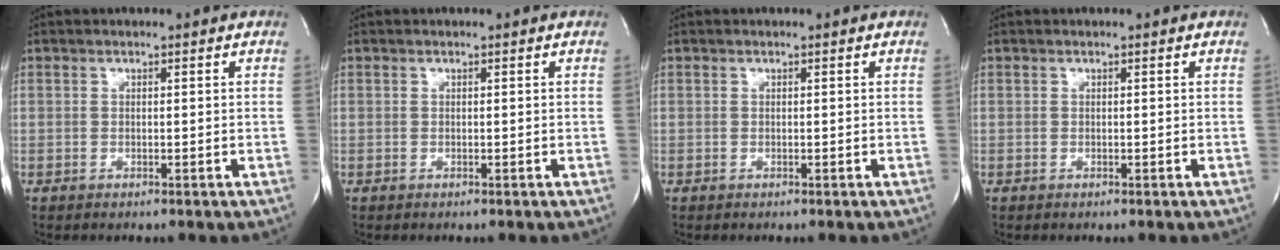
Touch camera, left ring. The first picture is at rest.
{"total": 0.0}
{"total": 0.0}
{"total": 0.0}